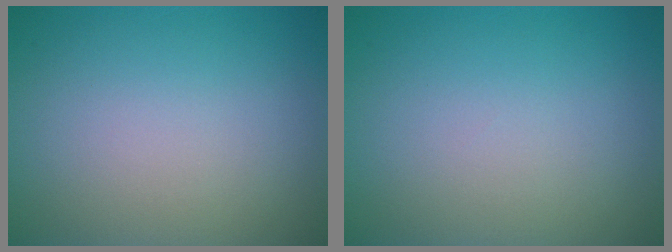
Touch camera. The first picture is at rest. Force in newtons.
{"total": 0.0}